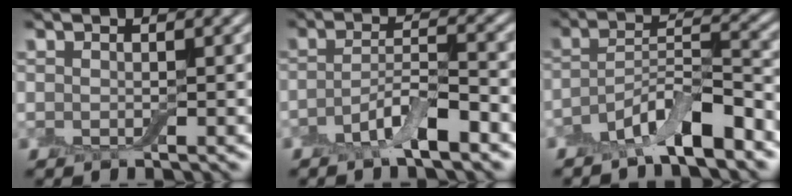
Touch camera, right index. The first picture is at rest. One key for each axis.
{"total": 4.4, "fx": -2.5, "fy": 1.1, "fz": 3.4, "tx": -0.065, "ty": 0.005, "tz": -0.054}
{"total": 5.8, "fx": -3.9, "fy": 1.4, "fz": 4.1, "tx": -0.072, "ty": 0.003, "tz": -0.074}